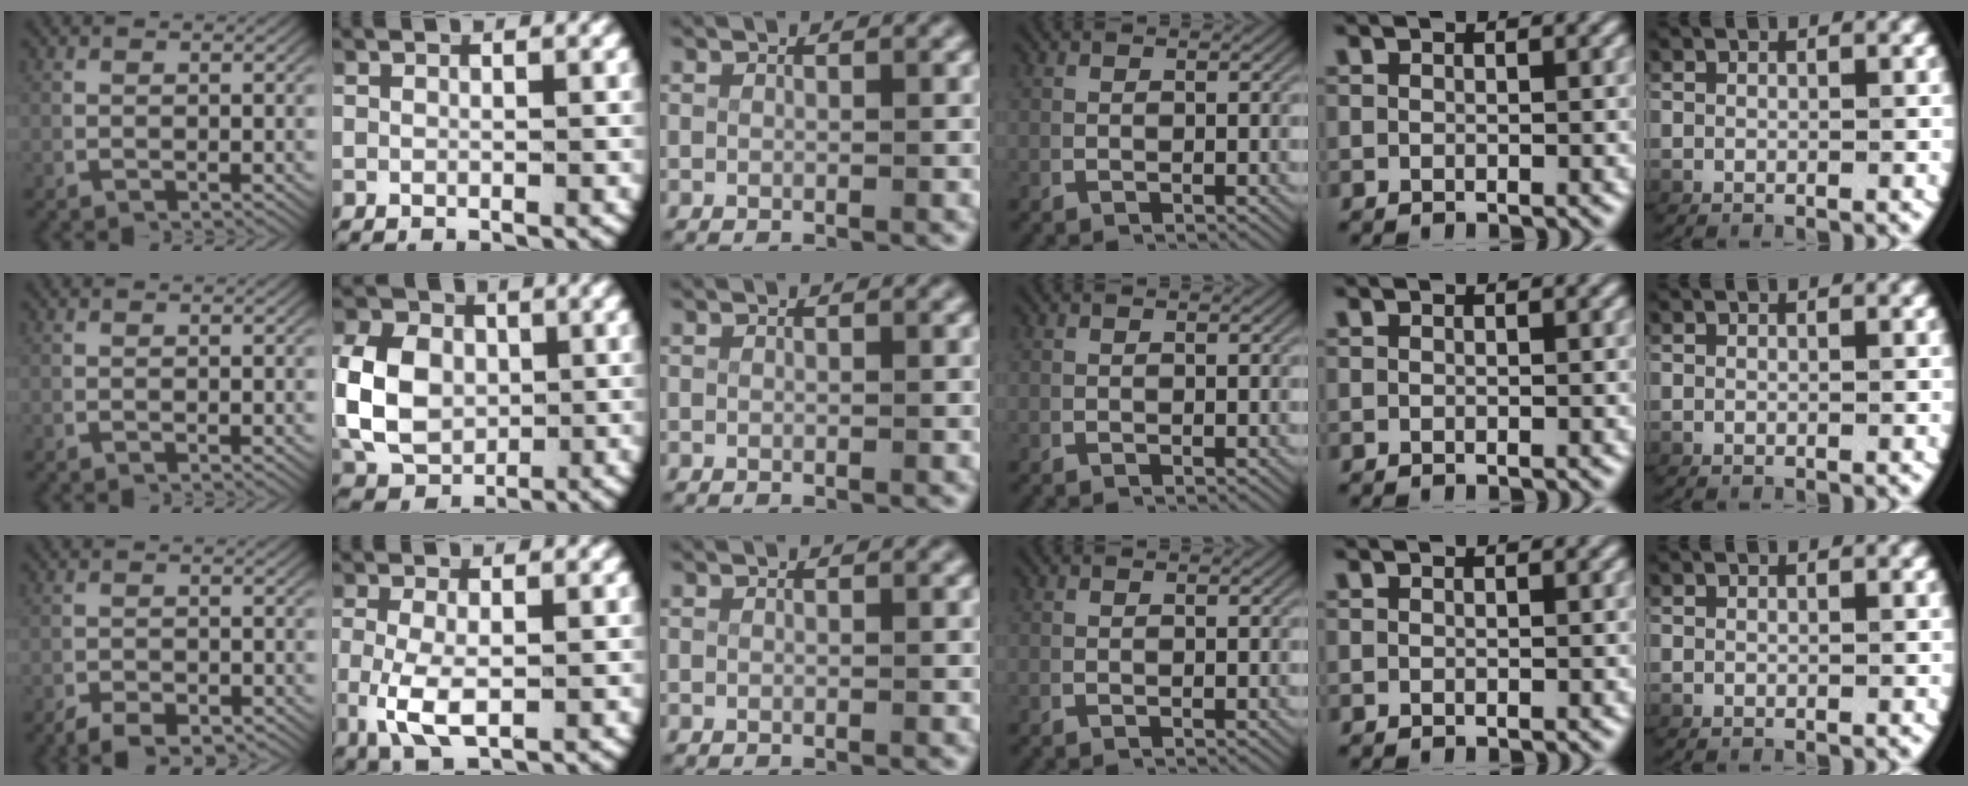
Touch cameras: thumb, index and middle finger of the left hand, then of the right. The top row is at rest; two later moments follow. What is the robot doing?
{"motion": "grasp_and_lifting", "object": "card"}